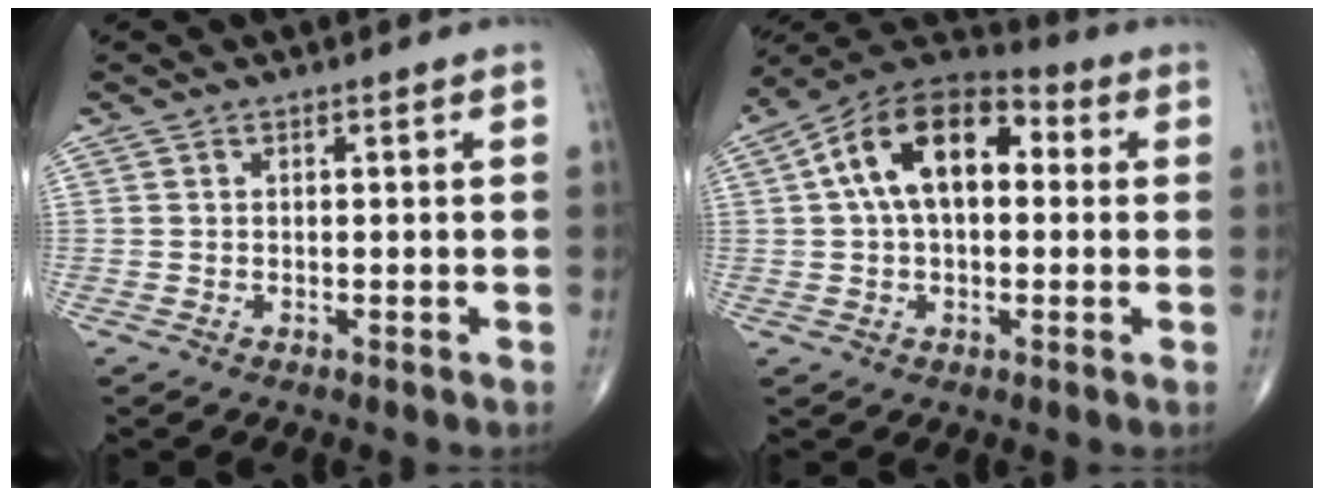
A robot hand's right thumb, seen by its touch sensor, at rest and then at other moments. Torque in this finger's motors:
{"motor_torque": [-0.37, 1.66, 0.90, 0.12, 0.14]}